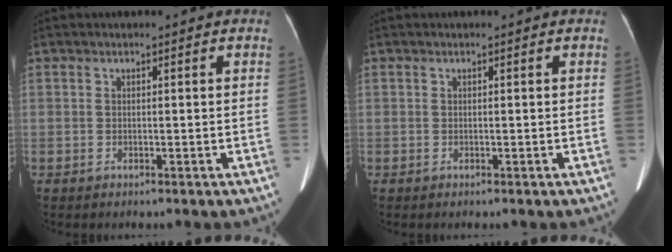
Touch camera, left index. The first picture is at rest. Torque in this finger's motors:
{"motor_torque": [0.05, 0.05, 0.03, 0.00]}